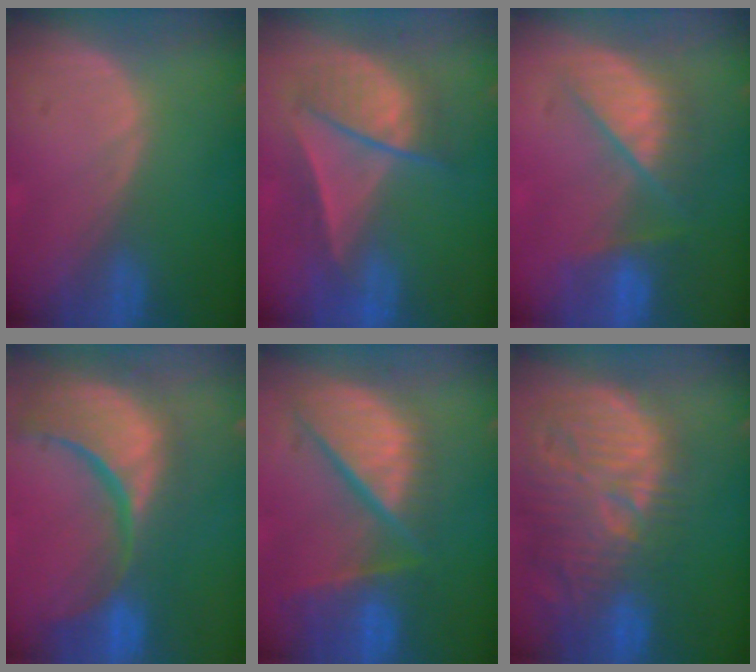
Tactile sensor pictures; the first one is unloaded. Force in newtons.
{"total": 7.1, "press": 7.0, "slide": 0.9}
{"total": 7.4, "press": 7.4, "slide": 0.5}
{"total": 15.4, "press": 12.2, "slide": 9.4}
{"total": 12.3, "press": 10.1, "slide": 7.0}
{"total": 14.8, "press": 13.1, "slide": 6.9}